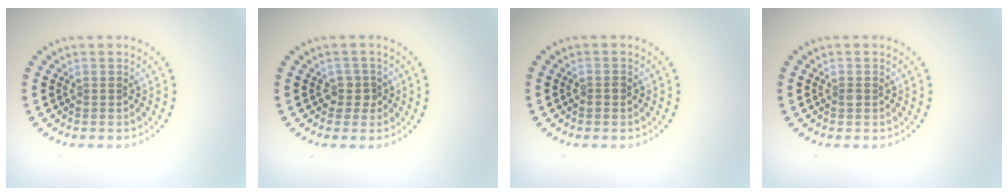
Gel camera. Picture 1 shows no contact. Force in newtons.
{"total": 1.6, "press": 1.3, "slide": 0.9}
{"total": 0.9, "press": 0.9, "slide": 0.1}
{"total": 0.6, "press": 0.6, "slide": 0.2}